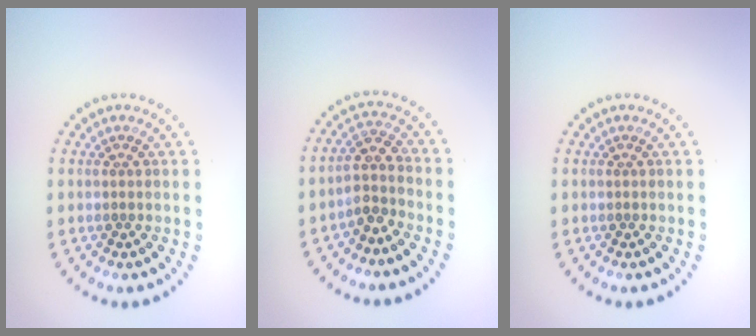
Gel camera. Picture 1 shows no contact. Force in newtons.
{"total": 2.4, "press": 1.9, "slide": 1.4}
{"total": 0.0}